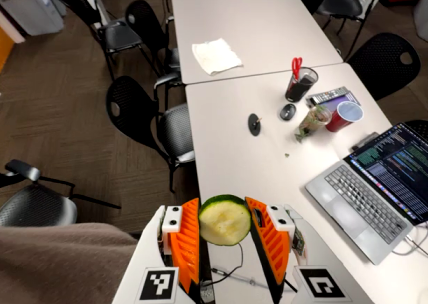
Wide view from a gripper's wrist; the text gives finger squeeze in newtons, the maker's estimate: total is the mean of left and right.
{"total": 8.6, "left": 8.7, "right": 8.4}